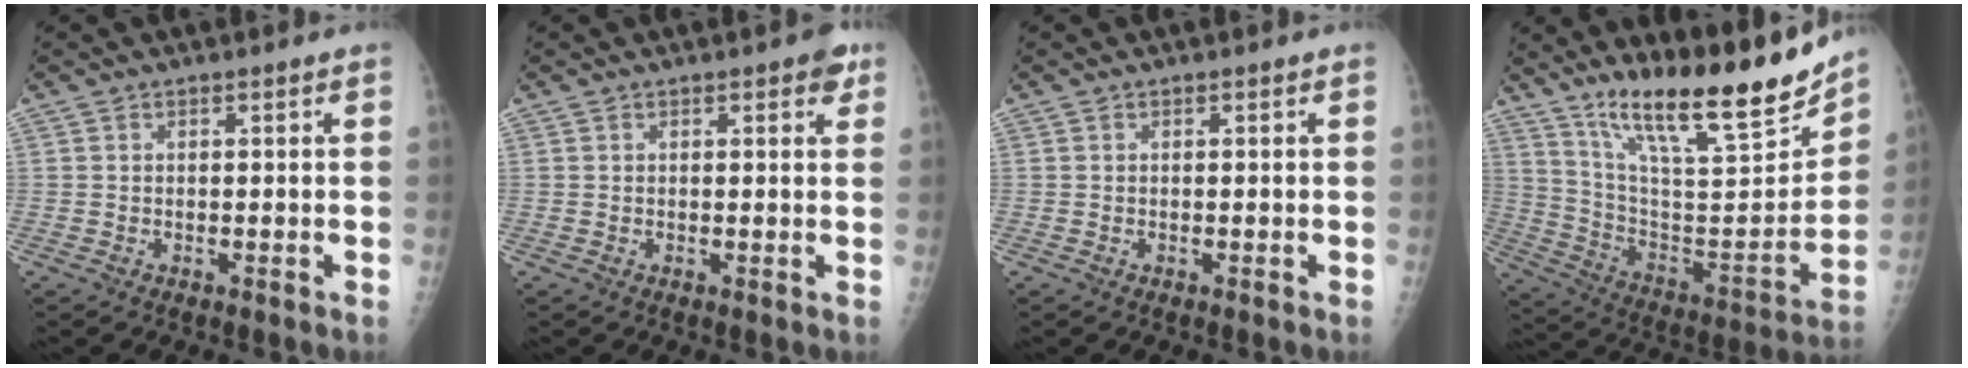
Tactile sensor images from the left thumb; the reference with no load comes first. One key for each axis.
{"total": 2.7, "fx": 1.4, "fy": 1.1, "fz": 2.0, "tx": -0.013, "ty": -0.002, "tz": 0.013}
{"total": 0.0}
{"total": 24.1, "fx": 17.5, "fy": 5.1, "fz": 15.8, "tx": -0.223, "ty": -0.083, "tz": 0.299}